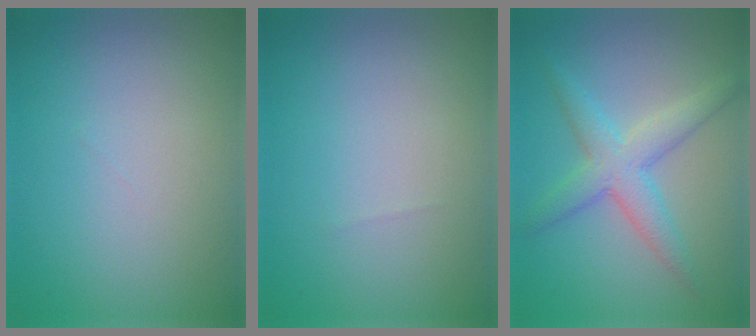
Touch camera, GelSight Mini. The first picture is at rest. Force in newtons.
{"total": 0.0}
{"total": 4.1, "press": 4.1, "slide": 0.0}